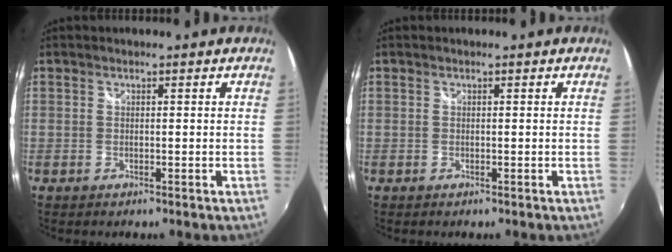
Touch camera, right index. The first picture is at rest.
{"total": 0.0}